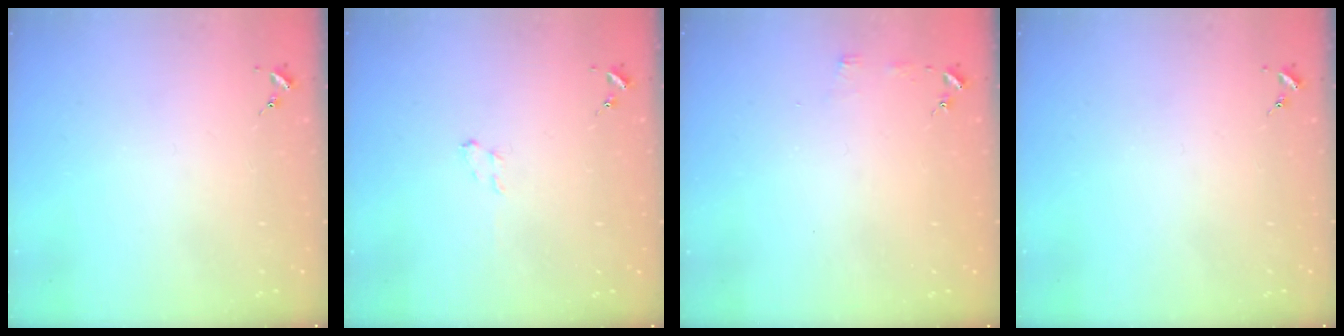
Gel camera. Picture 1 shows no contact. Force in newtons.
{"total": 3.9, "press": 3.9, "slide": 0.5}
{"total": 3.3, "press": 3.2, "slide": 0.5}
{"total": 0.0}